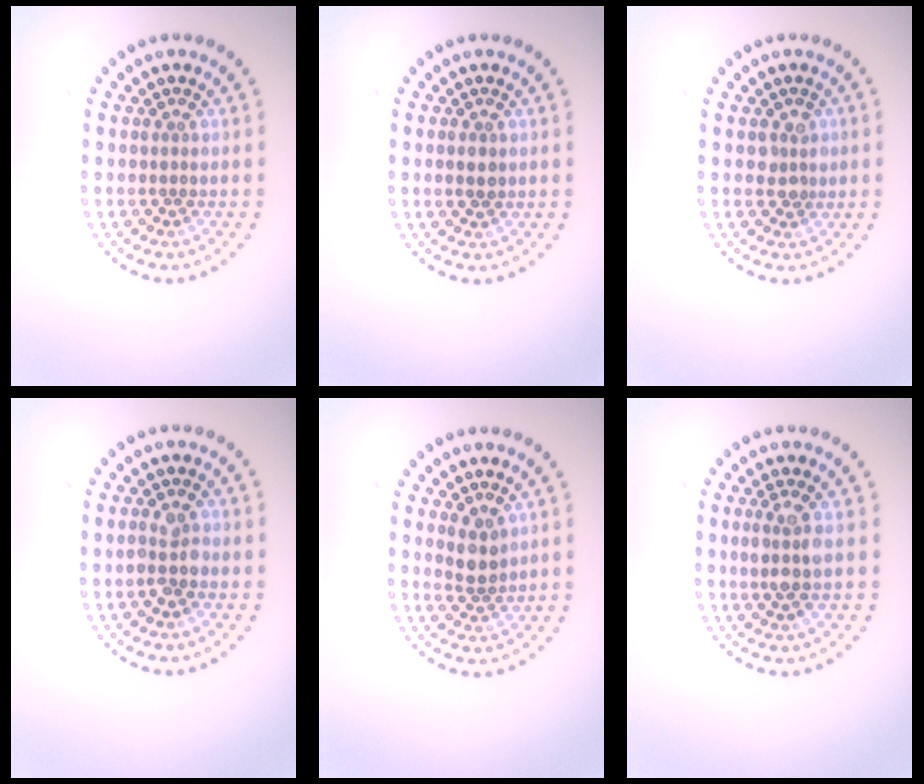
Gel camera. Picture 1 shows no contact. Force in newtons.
{"total": 1.4, "press": 1.4, "slide": 0.1}
{"total": 1.7, "press": 1.6, "slide": 0.5}
{"total": 2.1, "press": 2.0, "slide": 0.6}
{"total": 2.1, "press": 1.8, "slide": 1.1}
{"total": 2.4, "press": 2.2, "slide": 1.1}